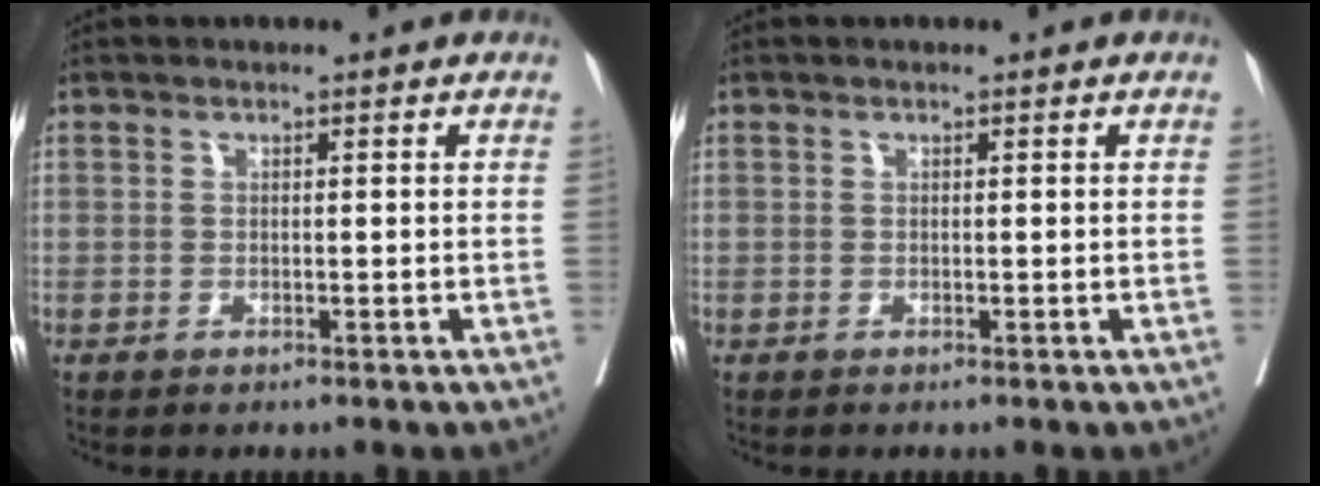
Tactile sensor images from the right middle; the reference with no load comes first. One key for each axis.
{"total": 0.0}